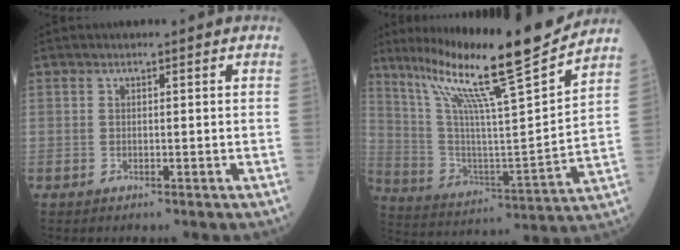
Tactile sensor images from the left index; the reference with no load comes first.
{"total": 21.3, "force": [16.5, -0.6, 13.4], "torque": [-0.224, -0.012, 0.273]}